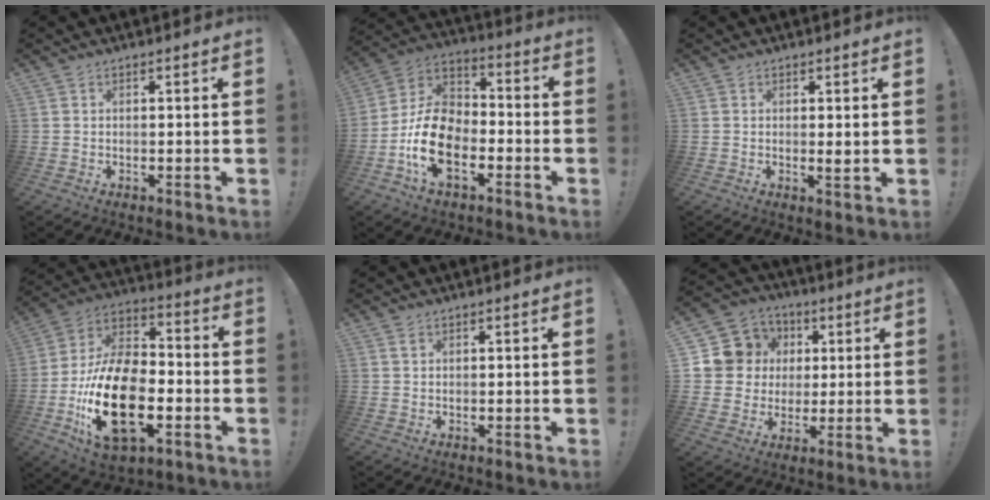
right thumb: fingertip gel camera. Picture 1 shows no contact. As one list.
[{"total": 17.0, "force": [-6.9, 10.8, 11.1], "torque": [-0.211, 0.037, -0.117]}, {"total": 1.7, "force": [0.4, 0.0, 1.7], "torque": [-0.015, -0.010, 0.003]}, {"total": 24.7, "force": [-7.8, 14.0, 18.8], "torque": [-0.368, 0.038, -0.124]}, {"total": 1.0, "force": [0.6, 0.5, 0.6], "torque": [-0.009, 0.000, 0.011]}, {"total": 11.4, "force": [2.4, 10.8, 2.8], "torque": [-0.048, -0.006, 0.061]}]